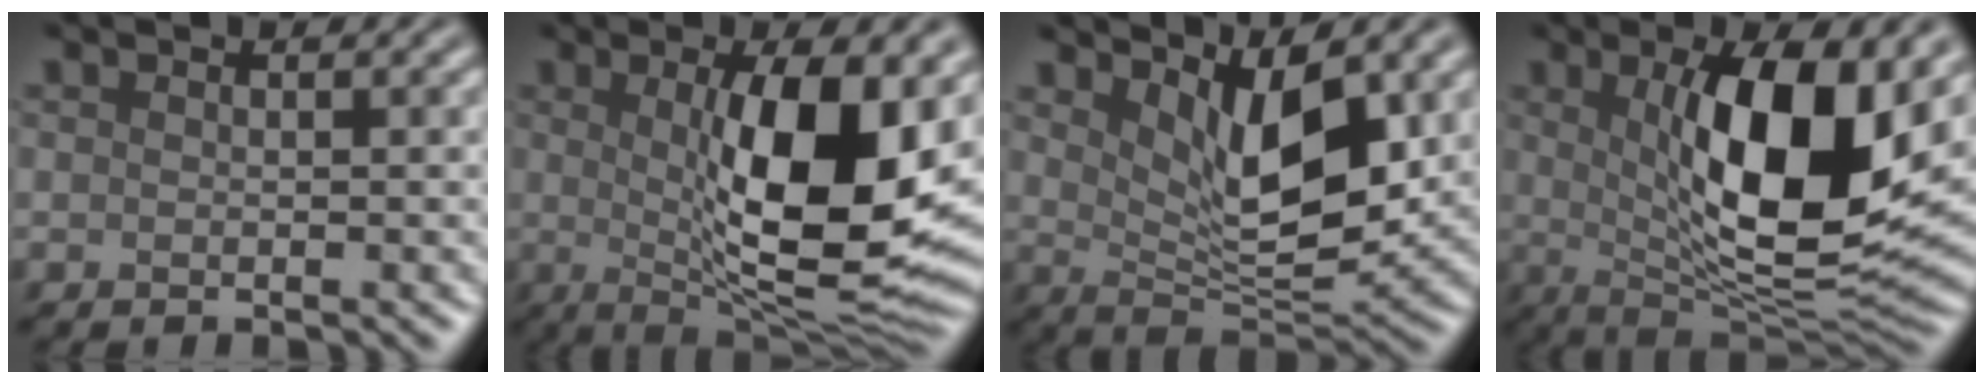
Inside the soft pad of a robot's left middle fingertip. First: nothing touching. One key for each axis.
{"total": 12.6, "fx": 1.0, "fy": 3.9, "fz": 11.9, "tx": -0.171, "ty": -0.012, "tz": 0.020}
{"total": 7.3, "fx": 2.5, "fy": 3.0, "fz": 6.1, "tx": -0.108, "ty": -0.023, "tz": 0.048}
{"total": 12.4, "fx": 2.2, "fy": 4.1, "fz": 11.5, "tx": -0.173, "ty": -0.009, "tz": 0.040}